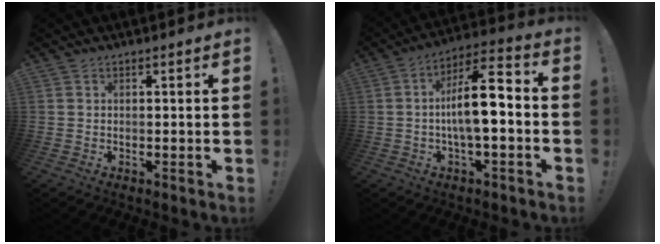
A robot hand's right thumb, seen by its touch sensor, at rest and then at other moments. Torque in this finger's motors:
{"motor_torque": [-0.09, 0.48, 0.93, 0.09, 0.16]}